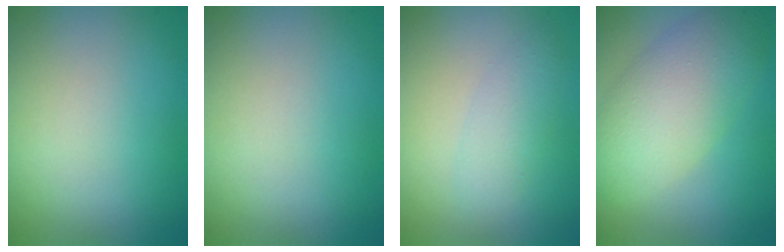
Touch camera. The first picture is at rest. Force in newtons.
{"total": 0.0}
{"total": 2.2, "press": 2.2, "slide": 0.1}
{"total": 7.2, "press": 7.2, "slide": 0.3}